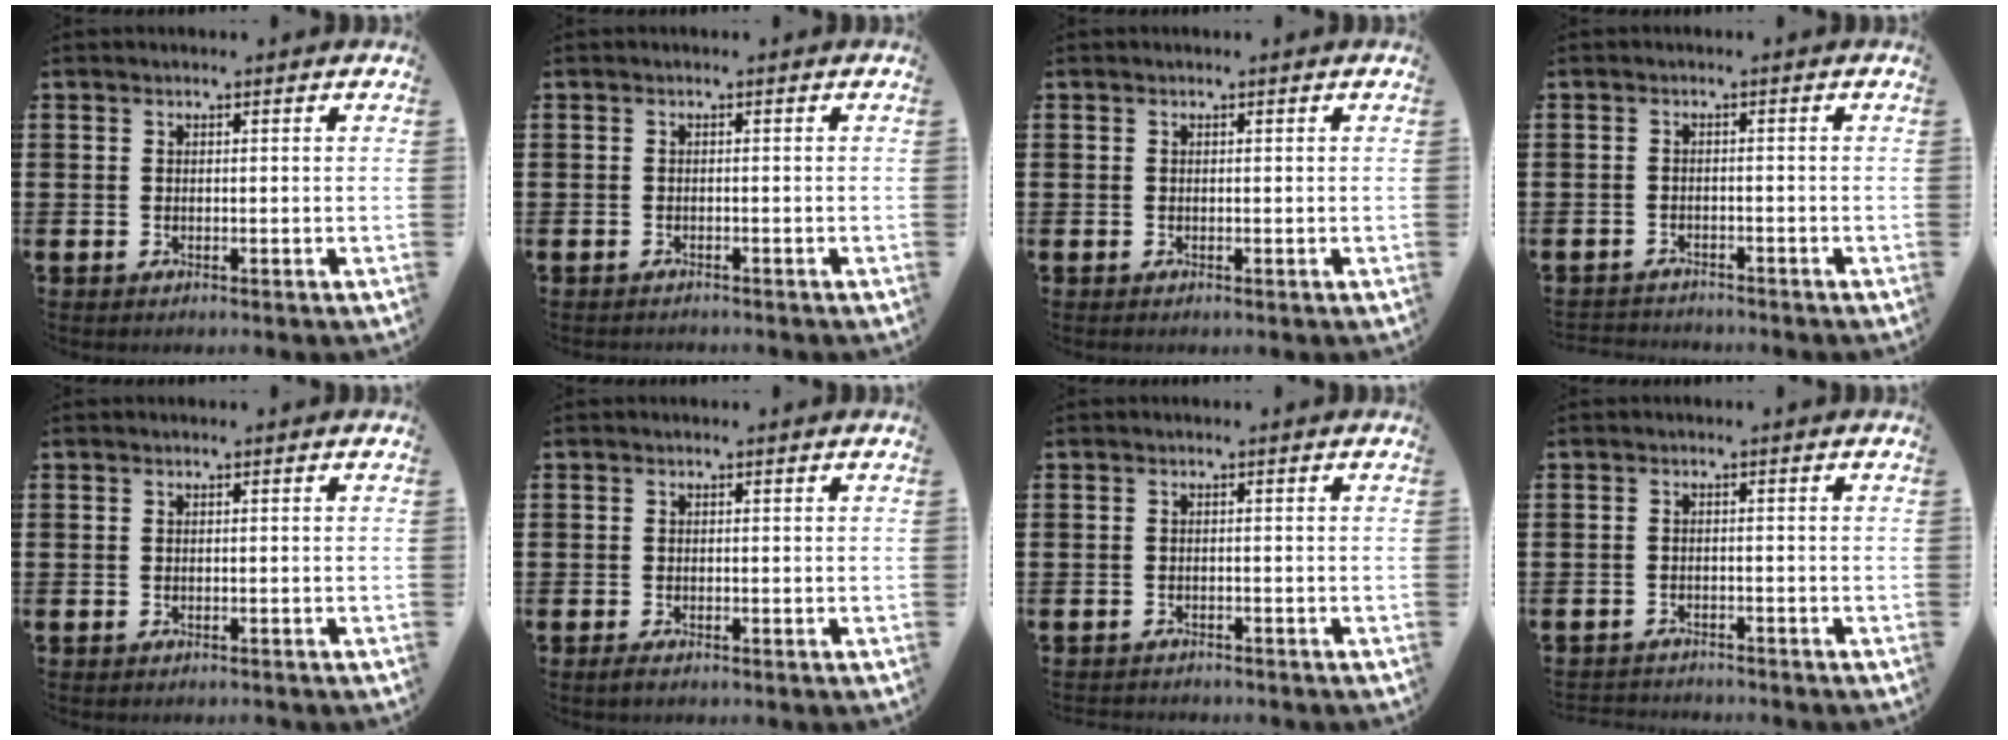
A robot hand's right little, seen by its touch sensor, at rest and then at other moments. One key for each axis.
{"total": 0.7, "fx": -0.7, "fy": 0.0, "fz": -0.1, "tx": -0.001, "ty": -0.001, "tz": -0.016}
{"total": 0.0}
{"total": 1.5, "fx": -1.5, "fy": 0.0, "fz": -0.2, "tx": 0.000, "ty": 0.003, "tz": -0.033}
{"total": 0.0}
{"total": 0.7, "fx": -0.3, "fy": 0.2, "fz": 0.6, "tx": -0.011, "ty": 0.000, "tz": -0.006}
{"total": 0.9, "fx": -0.9, "fy": 0.0, "fz": -0.1, "tx": -0.001, "ty": 0.001, "tz": -0.018}
{"total": 1.4, "fx": -1.4, "fy": 0.0, "fz": -0.1, "tx": -0.002, "ty": 0.002, "tz": -0.030}